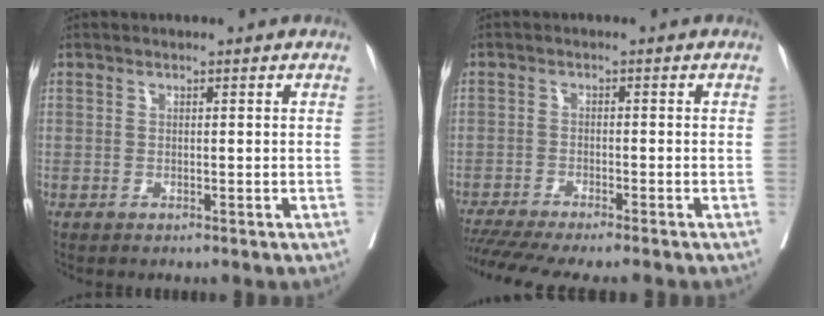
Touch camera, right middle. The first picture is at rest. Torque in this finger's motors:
{"motor_torque": [1.10, -1.04, 0.38, 0.15]}